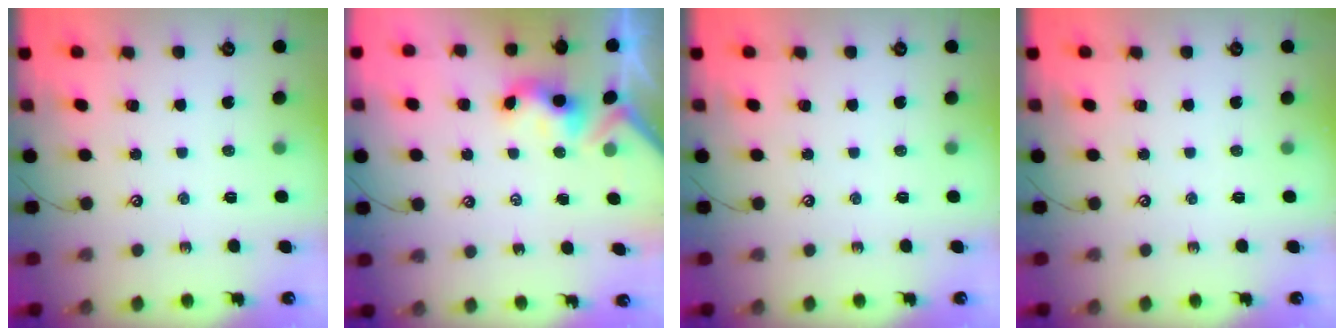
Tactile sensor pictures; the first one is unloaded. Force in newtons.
{"total": 3.5, "press": 3.5, "slide": 0.2}
{"total": 0.0}
{"total": 0.0}